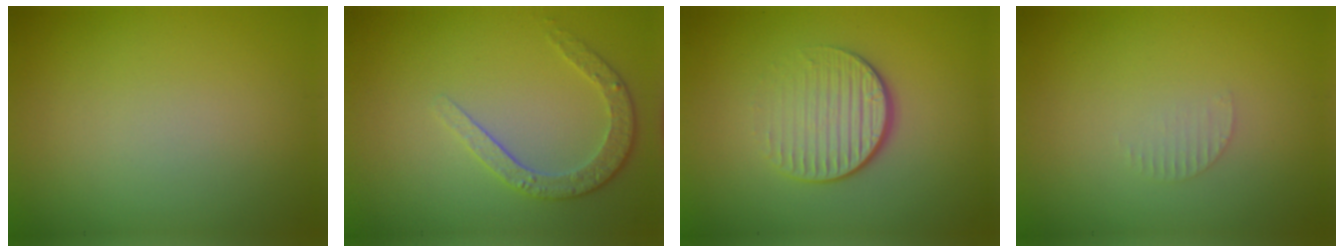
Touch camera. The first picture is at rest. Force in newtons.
{"total": 2.6, "press": 2.5, "slide": 1.0}
{"total": 4.1, "press": 2.6, "slide": 3.2}
{"total": 0.8, "press": 0.8, "slide": 0.2}